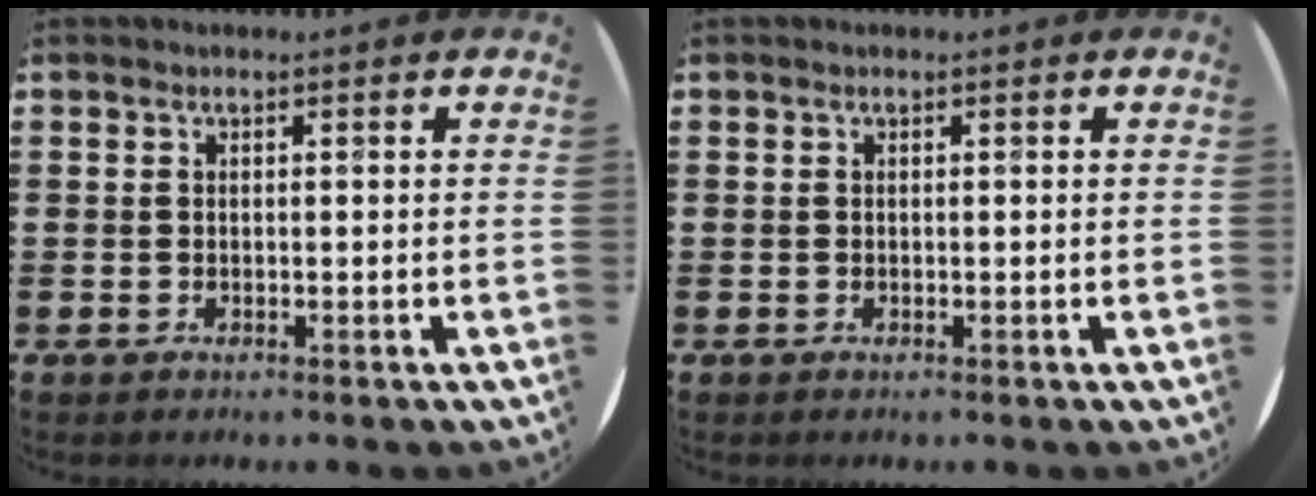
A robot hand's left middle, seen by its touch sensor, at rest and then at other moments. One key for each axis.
{"total": 0.0}